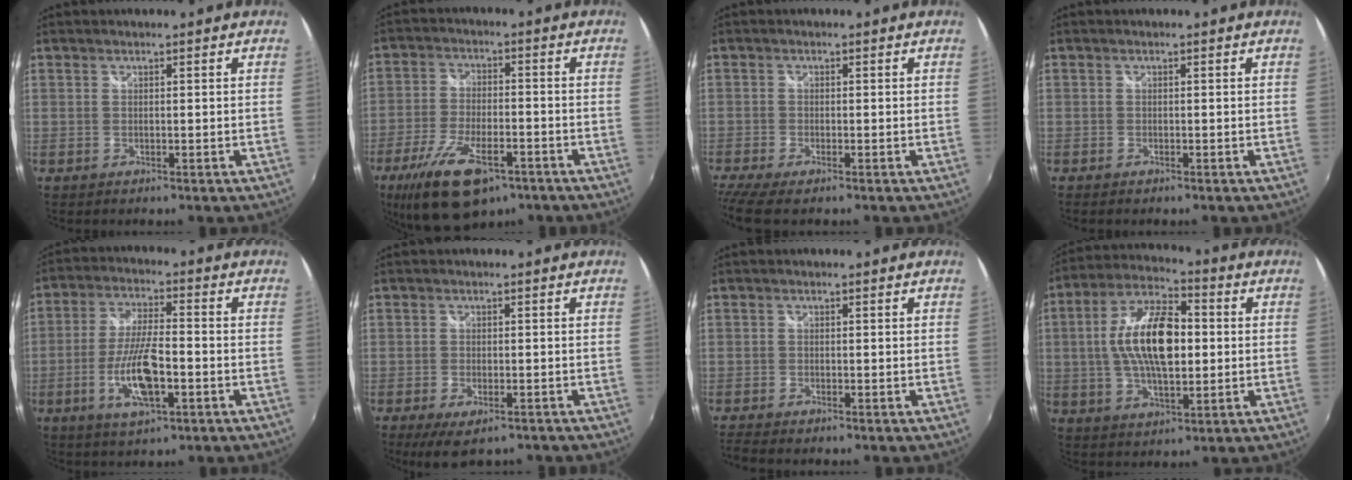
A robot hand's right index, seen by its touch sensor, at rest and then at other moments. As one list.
[{"total": 15.4, "force": [-9.3, 6.3, 10.5], "torque": [-0.222, -0.033, -0.159]}, {"total": 4.8, "force": [-3.9, 0.7, 2.7], "torque": [-0.071, -0.024, -0.076]}, {"total": 0.8, "force": [-0.6, 0.4, 0.2], "torque": [-0.006, -0.003, -0.015]}, {"total": 11.2, "force": [-3.7, 3.4, 10.0], "torque": [-0.201, -0.007, -0.069]}, {"total": 6.6, "force": [-4.4, 2.5, 4.2], "torque": [-0.094, -0.027, -0.069]}, {"total": 2.9, "force": [-2.6, 0.5, 1.3], "torque": [-0.038, -0.013, -0.049]}, {"total": 15.4, "force": [0.5, 6.7, 13.8], "torque": [-0.265, 0.013, 0.004]}]